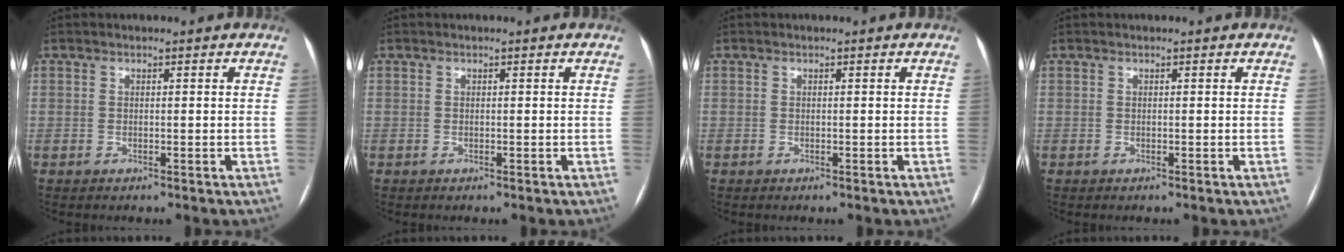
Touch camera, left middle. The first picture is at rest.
{"total": 0.0}
{"total": 0.0}
{"total": 0.0}